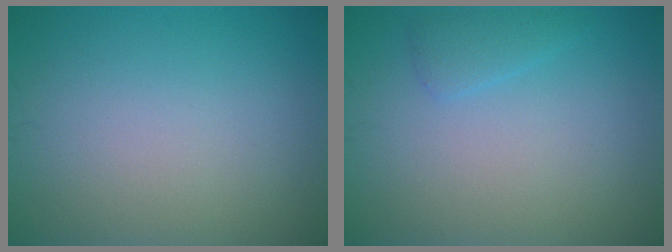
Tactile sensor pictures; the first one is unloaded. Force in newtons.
{"total": 1.4, "press": 1.4, "slide": 0.1}